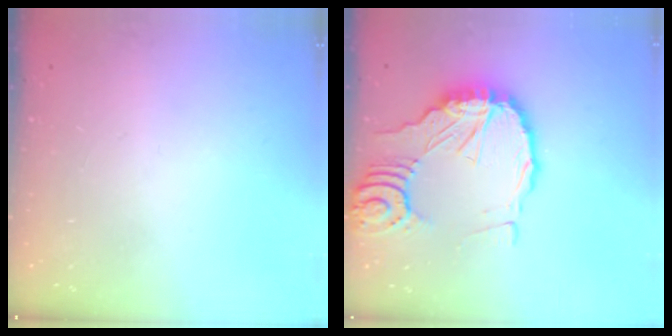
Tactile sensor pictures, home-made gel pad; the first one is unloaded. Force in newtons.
{"total": 16.3, "press": 16.2, "slide": 1.8}